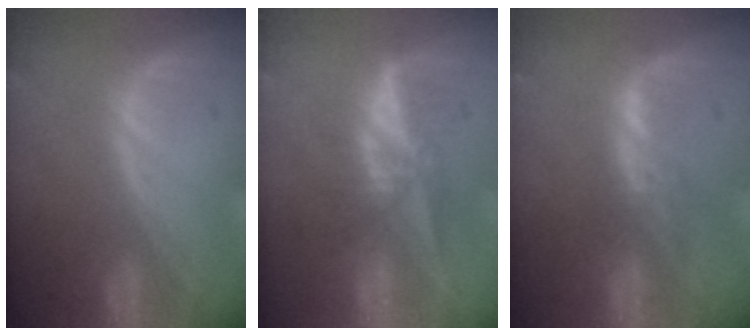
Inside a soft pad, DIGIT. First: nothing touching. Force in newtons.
{"total": 5.3, "press": 5.2, "slide": 1.1}
{"total": 2.9, "press": 2.9, "slide": 0.2}